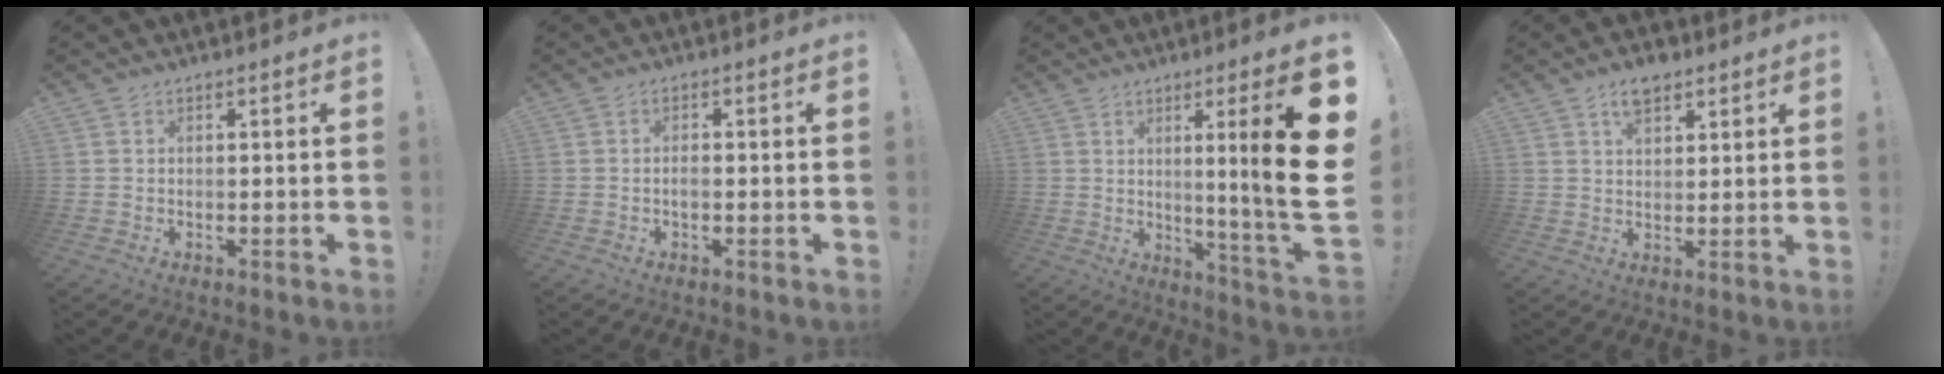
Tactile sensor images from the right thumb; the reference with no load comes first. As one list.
[{"total": 1.7, "force": [-0.8, 0.7, 1.3], "torque": [-0.023, 0.005, -0.015]}, {"total": 17.7, "force": [3.3, -0.7, 17.4], "torque": [-0.253, -0.036, 0.035]}, {"total": 6.1, "force": [3.9, 3.5, 3.1], "torque": [-0.039, -0.013, 0.068]}]